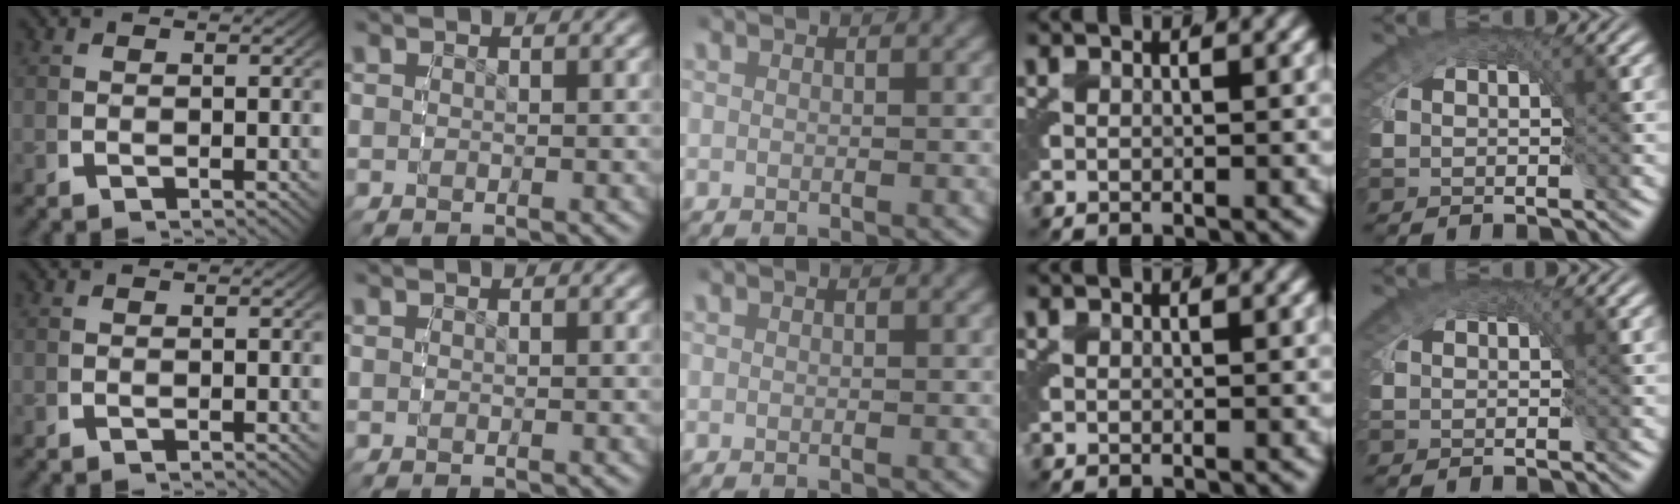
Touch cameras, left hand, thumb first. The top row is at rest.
{"little": {"total": 1.0, "force": [0.2, 0.8, 0.6], "torque": [-0.014, -0.004, 0.001]}}